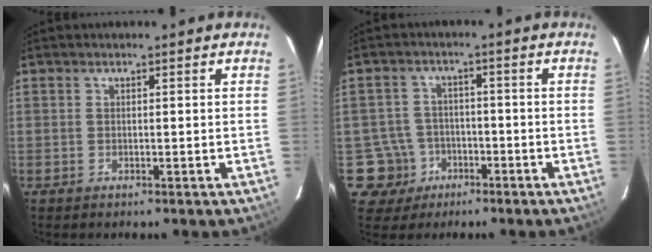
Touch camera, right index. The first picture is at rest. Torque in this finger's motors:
{"motor_torque": [-0.24, 0.12, -0.99, -0.21]}